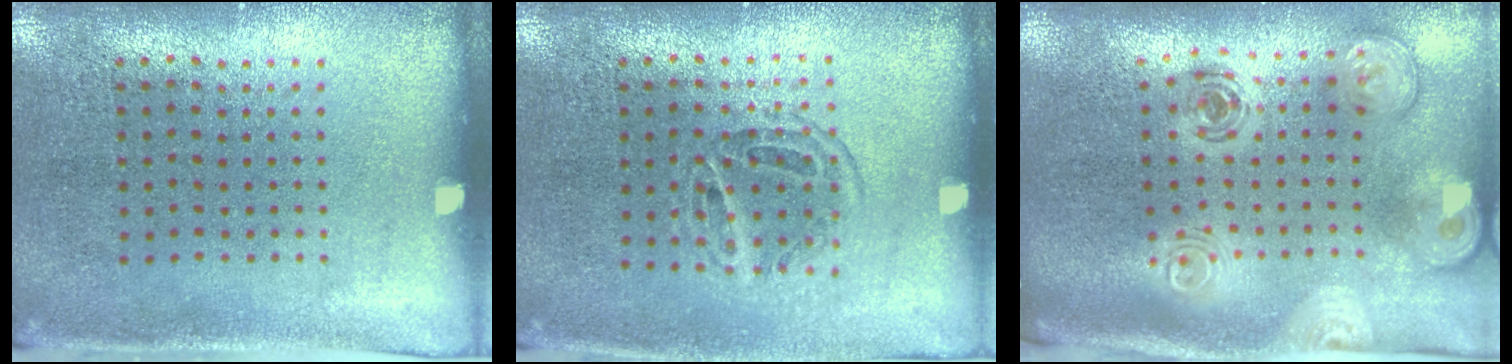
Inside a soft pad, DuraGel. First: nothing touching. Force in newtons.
{"total": 1.3, "press": 1.1, "slide": 0.7}
{"total": 2.5, "press": 1.8, "slide": 1.7}